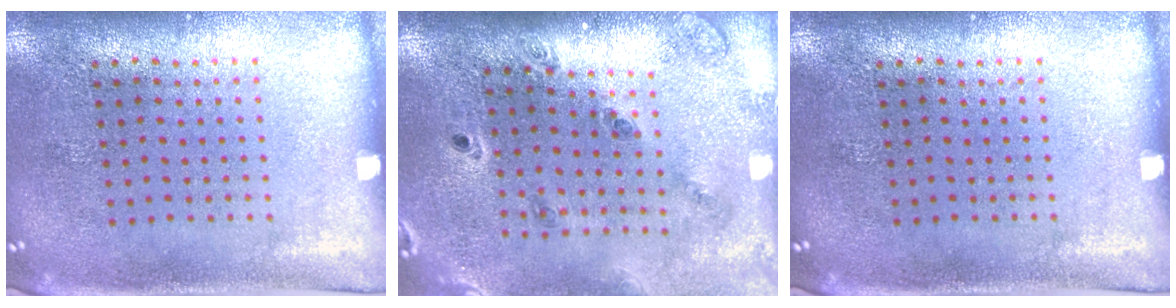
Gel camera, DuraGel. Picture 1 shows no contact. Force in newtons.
{"total": 1.4, "press": 1.4, "slide": 0.3}
{"total": 0.0}